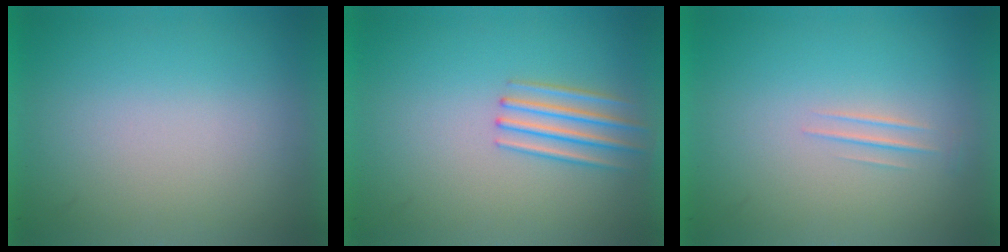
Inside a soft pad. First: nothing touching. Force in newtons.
{"total": 2.1}
{"total": 1.0}